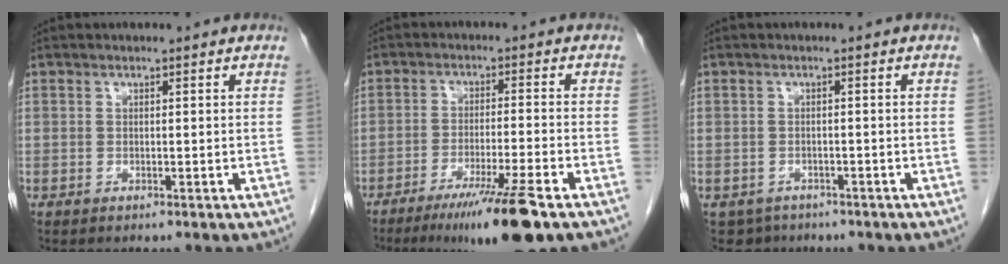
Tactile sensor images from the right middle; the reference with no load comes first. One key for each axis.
{"total": 10.8, "fx": -7.2, "fy": -0.6, "fz": 8.1, "tx": -0.131, "ty": -0.031, "tz": -0.119}
{"total": 3.4, "fx": -2.4, "fy": 2.4, "fz": 0.0, "tx": -0.002, "ty": 0.004, "tz": -0.035}